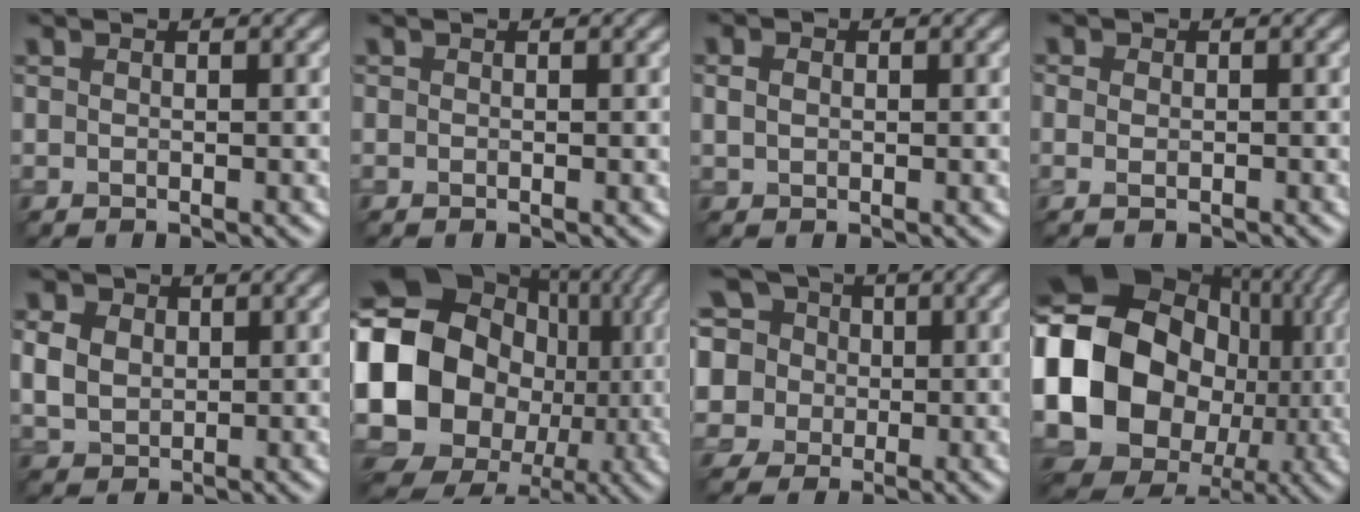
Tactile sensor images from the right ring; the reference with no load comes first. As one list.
[{"total": 0.0}, {"total": 1.4, "force": [0.2, 1.1, 0.9], "torque": [-0.021, 0.002, 0.001]}, {"total": 1.5, "force": [0.1, 1.0, 1.0], "torque": [-0.018, 0.004, -0.001]}, {"total": 6.5, "force": [1.9, 5.2, 3.5], "torque": [-0.092, 0.022, 0.019]}, {"total": 20.0, "force": [-1.0, 17.7, 9.1], "torque": [-0.185, 0.000, -0.049]}, {"total": 11.8, "force": [3.6, 9.9, 5.5], "torque": [-0.140, 0.043, 0.035]}, {"total": 23.2, "force": [-0.2, 20.2, 11.2], "torque": [-0.232, -0.014, -0.041]}]